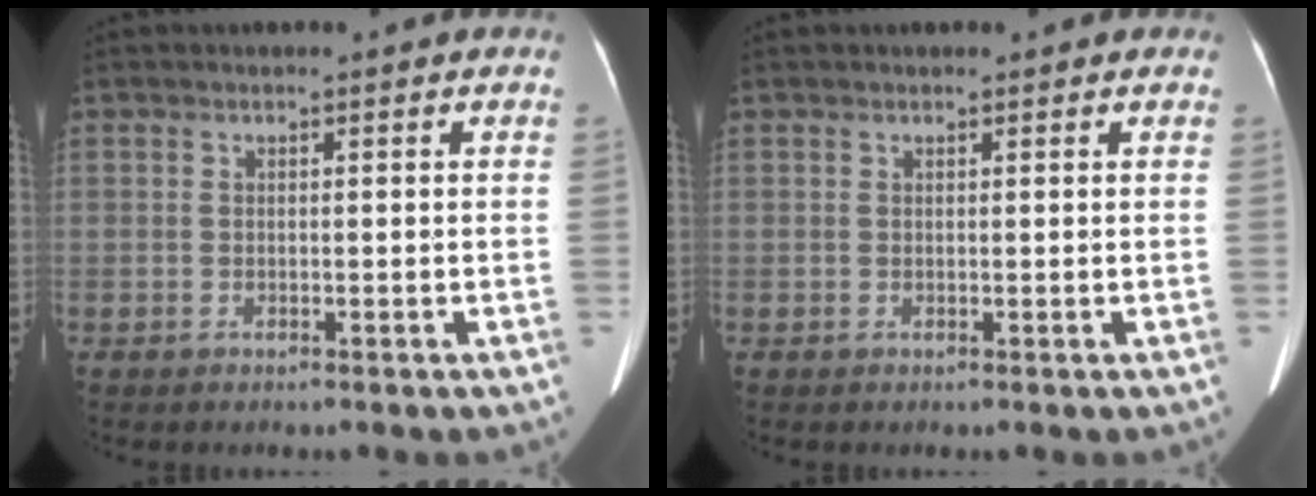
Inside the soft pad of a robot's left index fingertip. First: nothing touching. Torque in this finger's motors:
{"motor_torque": [-0.61, 0.75, -0.24, -0.05]}